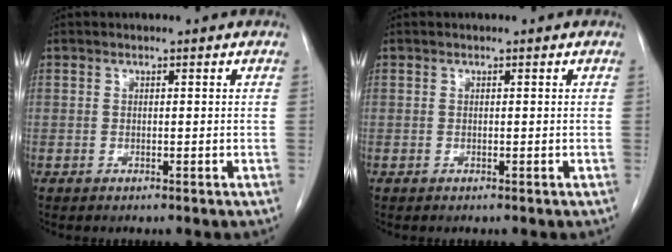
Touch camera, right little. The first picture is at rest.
{"total": 0.0}